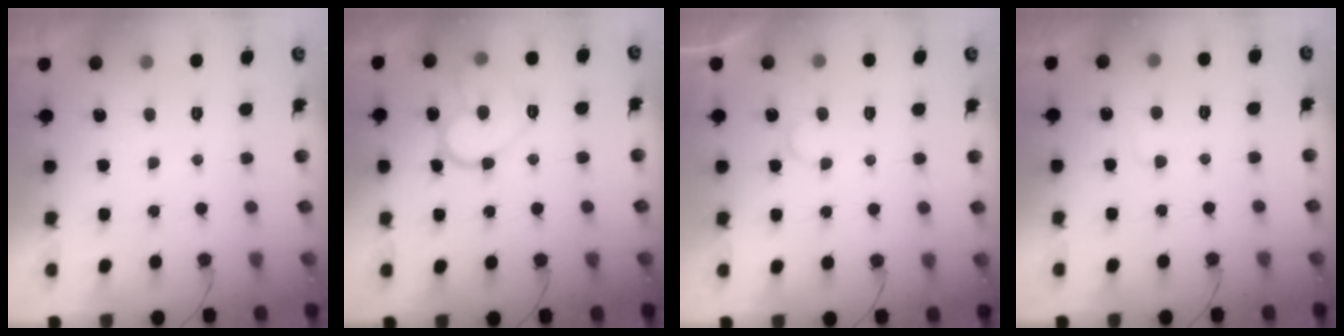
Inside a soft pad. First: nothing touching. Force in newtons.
{"total": 11.5, "press": 11.5, "slide": 0.9}
{"total": 4.4, "press": 4.4, "slide": 0.2}
{"total": 2.7, "press": 2.7, "slide": 0.2}